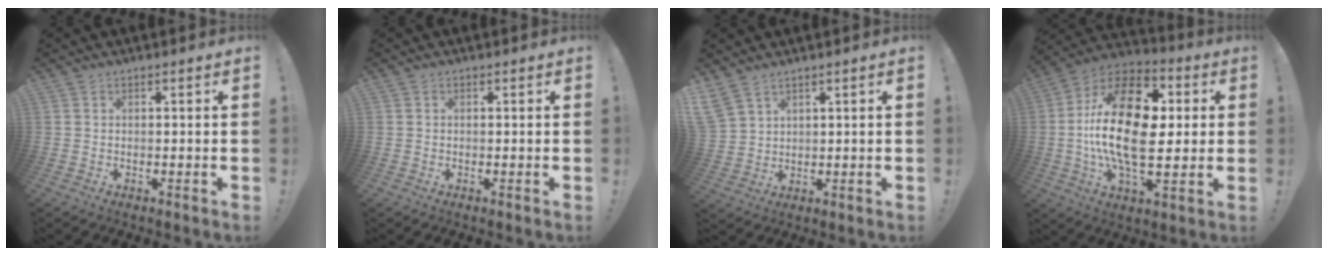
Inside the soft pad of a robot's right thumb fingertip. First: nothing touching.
{"total": 0.0}
{"total": 6.0, "force": [4.5, 3.1, 2.4], "torque": [-0.056, -0.019, 0.090]}
{"total": 26.5, "force": [0.9, 13.5, 22.8], "torque": [-0.421, 0.007, 0.015]}